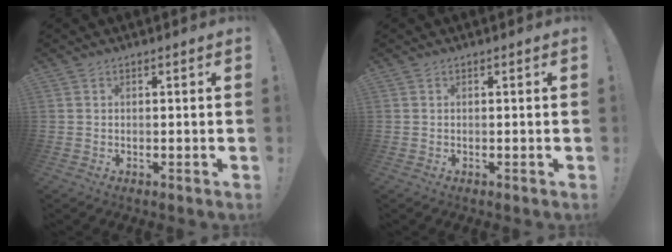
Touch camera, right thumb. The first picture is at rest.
{"total": 0.0}